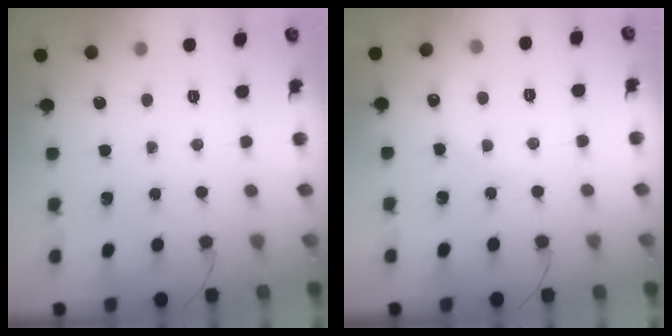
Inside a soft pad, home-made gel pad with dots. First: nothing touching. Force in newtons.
{"total": 4.5, "press": 4.4, "slide": 1.0}